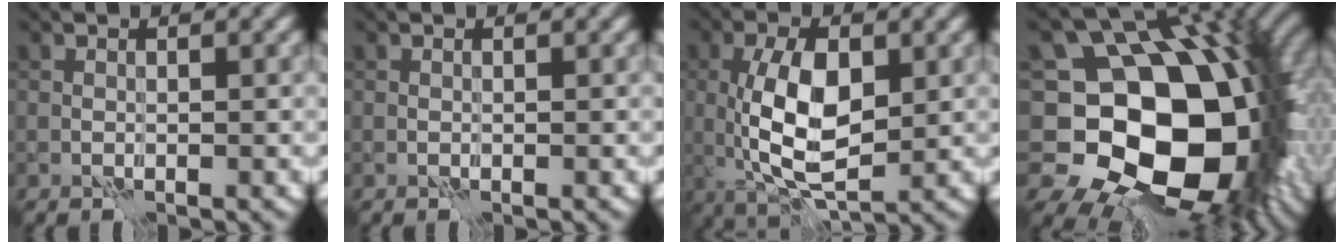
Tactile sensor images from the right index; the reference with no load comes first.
{"total": 0.0}
{"total": 7.6, "force": [0.3, 3.5, 6.7], "torque": [-0.134, -0.003, 0.007]}
{"total": 17.8, "force": [-1.8, 13.1, 12.0], "torque": [-0.179, -0.022, -0.008]}